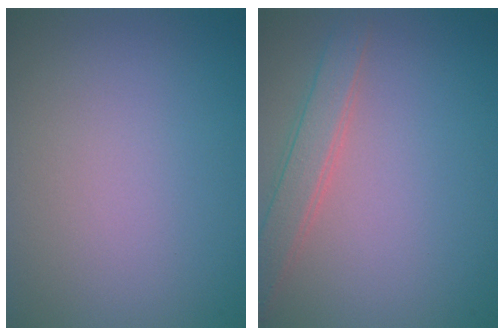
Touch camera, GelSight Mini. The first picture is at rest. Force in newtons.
{"total": 2.7, "press": 2.7, "slide": 0.1}